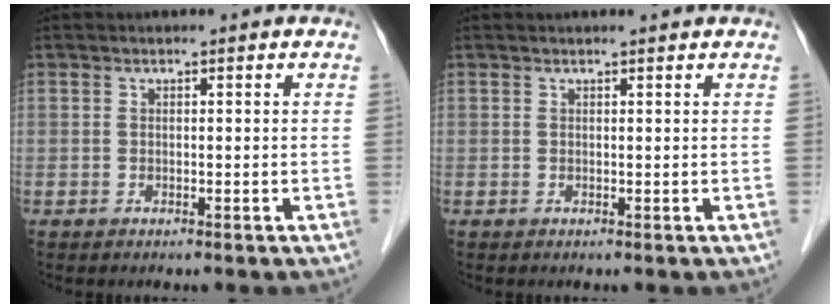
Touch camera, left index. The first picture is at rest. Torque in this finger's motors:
{"motor_torque": [0.46, -0.49, 0.03, -0.01]}